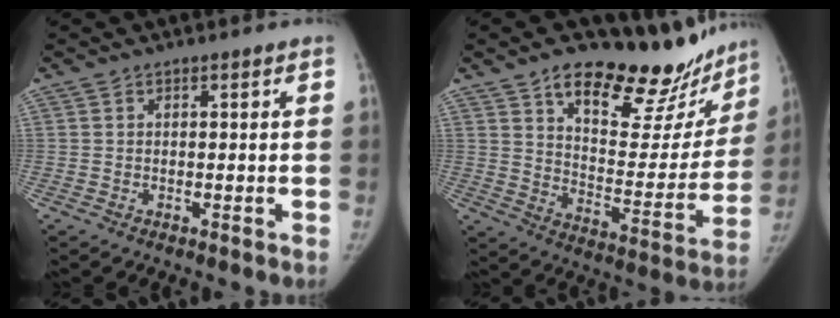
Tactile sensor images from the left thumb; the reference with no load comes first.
{"total": 24.2, "force": [18.5, 9.7, 12.2], "torque": [-0.116, -0.110, 0.264]}